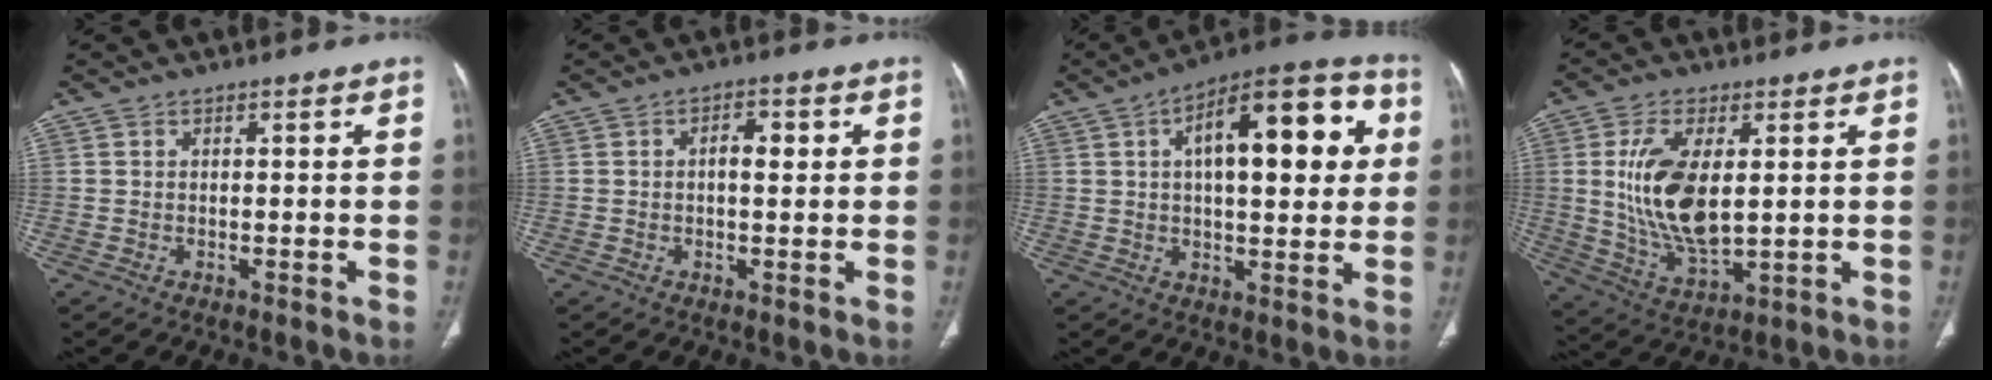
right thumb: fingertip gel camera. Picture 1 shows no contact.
{"total": 3.6, "force": [0.5, 1.7, 3.1], "torque": [-0.042, 0.006, 0.006]}
{"total": 20.1, "force": [4.8, 8.5, 17.6], "torque": [-0.217, 0.022, 0.059]}
{"total": 14.3, "force": [2.0, 6.8, 12.5], "torque": [-0.245, -0.021, 0.049]}